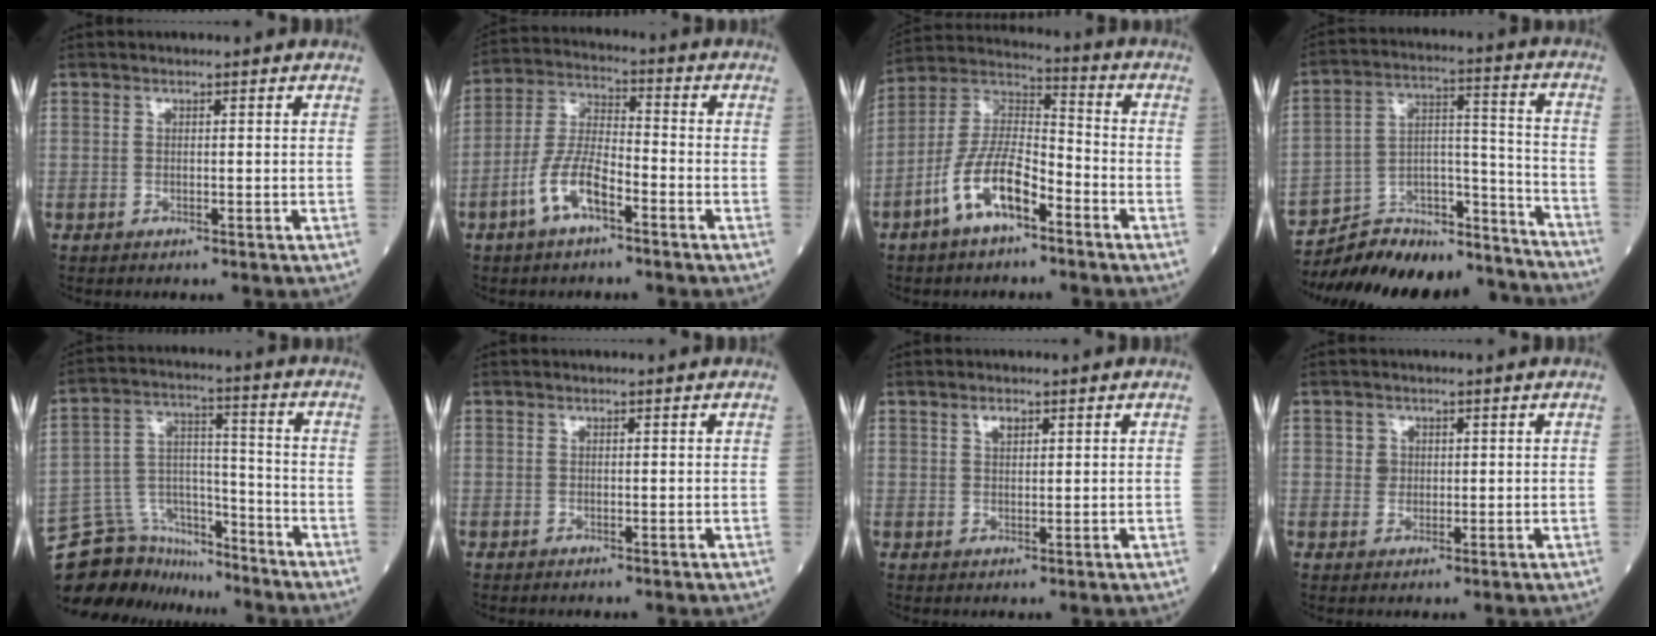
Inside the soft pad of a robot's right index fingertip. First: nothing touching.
{"total": 8.5, "force": [-4.3, 2.7, 6.8], "torque": [-0.145, 0.007, -0.087]}
{"total": 11.5, "force": [-5.8, 4.0, 9.0], "torque": [-0.191, 0.013, -0.113]}
{"total": 22.0, "force": [-21.2, 3.9, 4.5], "torque": [-0.083, 0.035, -0.323]}
{"total": 13.6, "force": [-12.9, 4.4, 1.3], "torque": [-0.031, 0.050, -0.222]}
{"total": 0.0}
{"total": 1.7, "force": [1.0, 0.8, 1.1], "torque": [-0.019, 0.001, 0.018]}
{"total": 1.9, "force": [0.5, 1.8, 0.4], "torque": [-0.004, -0.001, 0.006]}